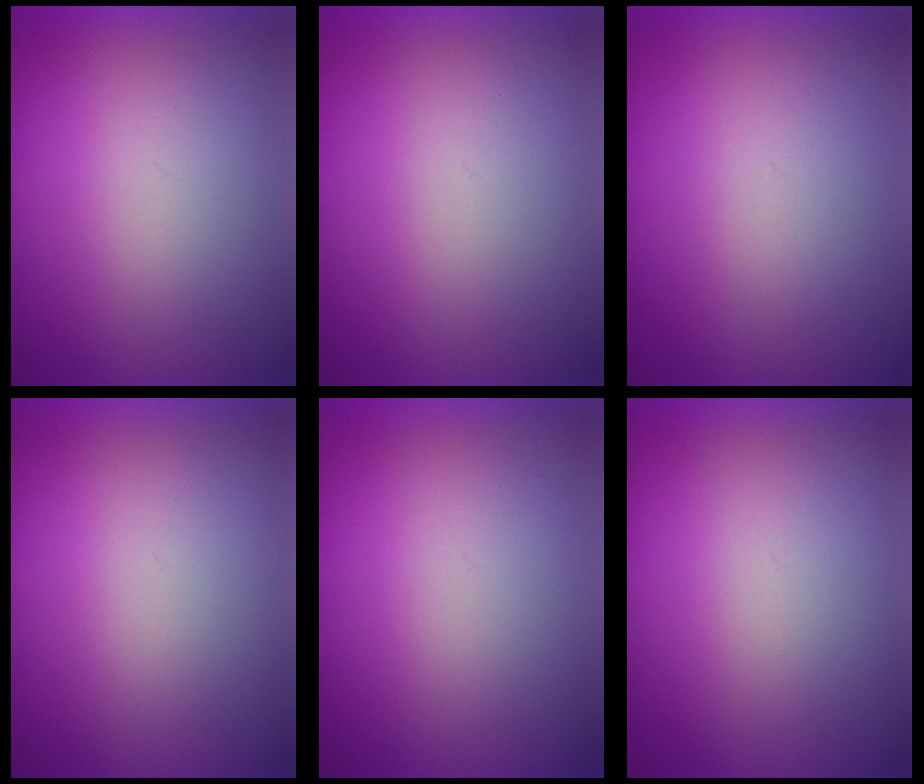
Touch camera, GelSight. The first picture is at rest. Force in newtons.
{"total": 1.2}
{"total": 3.2}
{"total": 1.0}
{"total": 0.0}
{"total": 1.1}